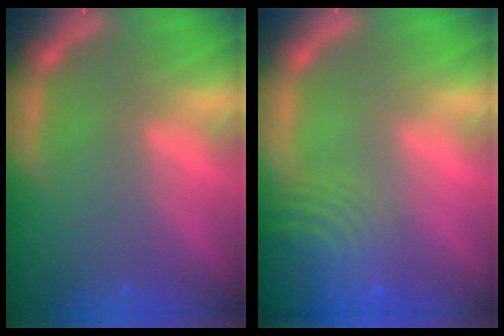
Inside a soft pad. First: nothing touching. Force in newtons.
{"total": 10.1}